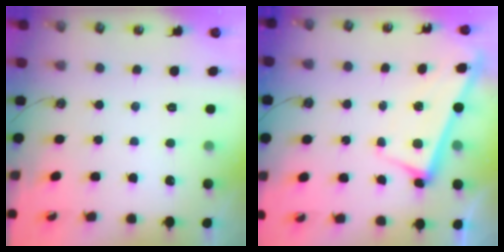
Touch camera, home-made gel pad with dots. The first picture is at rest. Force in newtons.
{"total": 2.8, "press": 2.7, "slide": 0.4}